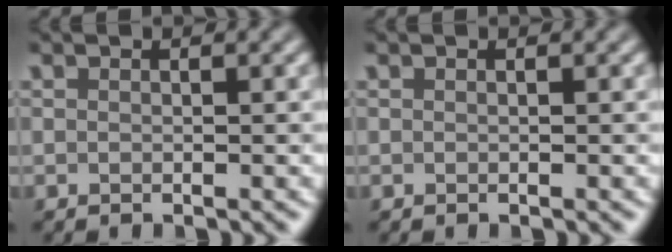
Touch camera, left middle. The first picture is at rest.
{"total": 0.0}